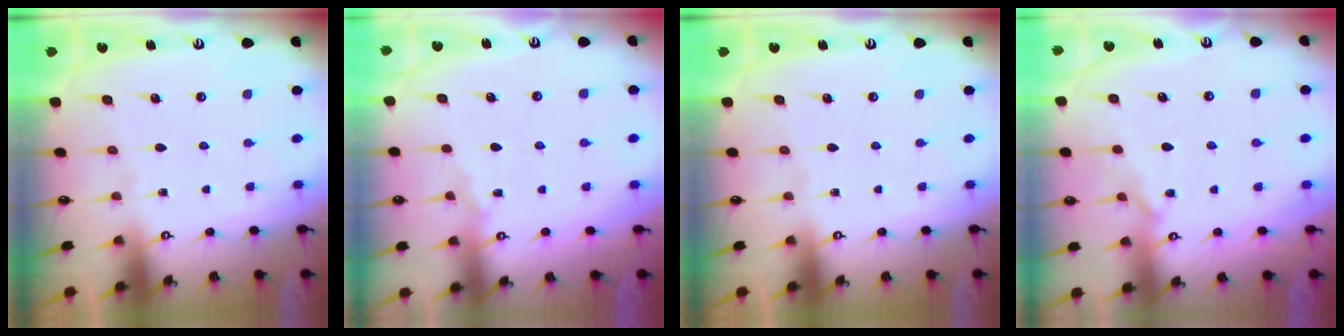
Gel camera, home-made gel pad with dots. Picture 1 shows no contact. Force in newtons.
{"total": 4.0, "press": 4.0, "slide": 0.5}
{"total": 0.0}
{"total": 6.0, "press": 5.9, "slide": 0.5}